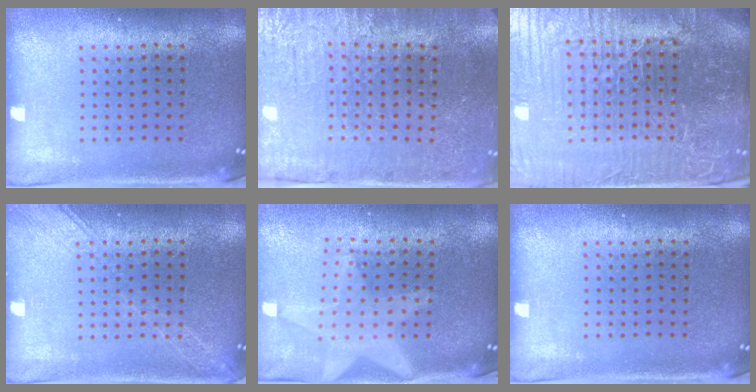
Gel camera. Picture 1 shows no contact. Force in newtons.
{"total": 3.8, "press": 3.7, "slide": 0.9}
{"total": 7.9, "press": 6.9, "slide": 3.7}
{"total": 2.7, "press": 2.6, "slide": 0.4}
{"total": 1.9, "press": 1.6, "slide": 1.0}
{"total": 0.0}